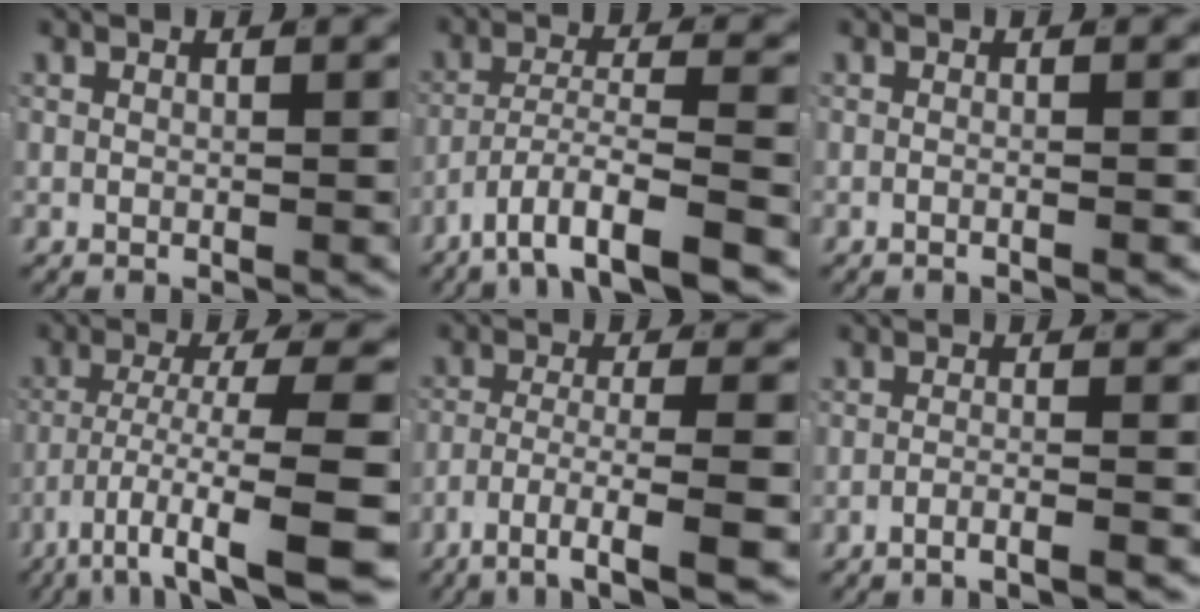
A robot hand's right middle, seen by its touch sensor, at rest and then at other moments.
{"total": 7.1, "force": [-4.9, 1.5, 4.9], "torque": [-0.074, -0.001, -0.079]}
{"total": 1.0, "force": [-0.8, -0.1, 0.5], "torque": [-0.009, 0.004, -0.018]}
{"total": 11.0, "force": [-7.1, 2.4, 8.1], "torque": [-0.107, -0.021, -0.100]}
{"total": 8.1, "force": [-5.9, 1.4, 5.3], "torque": [-0.079, -0.022, -0.081]}
{"total": 3.2, "force": [-2.9, 0.0, 1.5], "torque": [-0.024, -0.007, -0.051]}